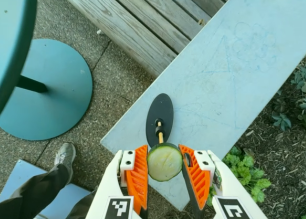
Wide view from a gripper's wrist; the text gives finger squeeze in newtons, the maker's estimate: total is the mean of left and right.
{"total": 10.5, "left": 10.6, "right": 10.3}